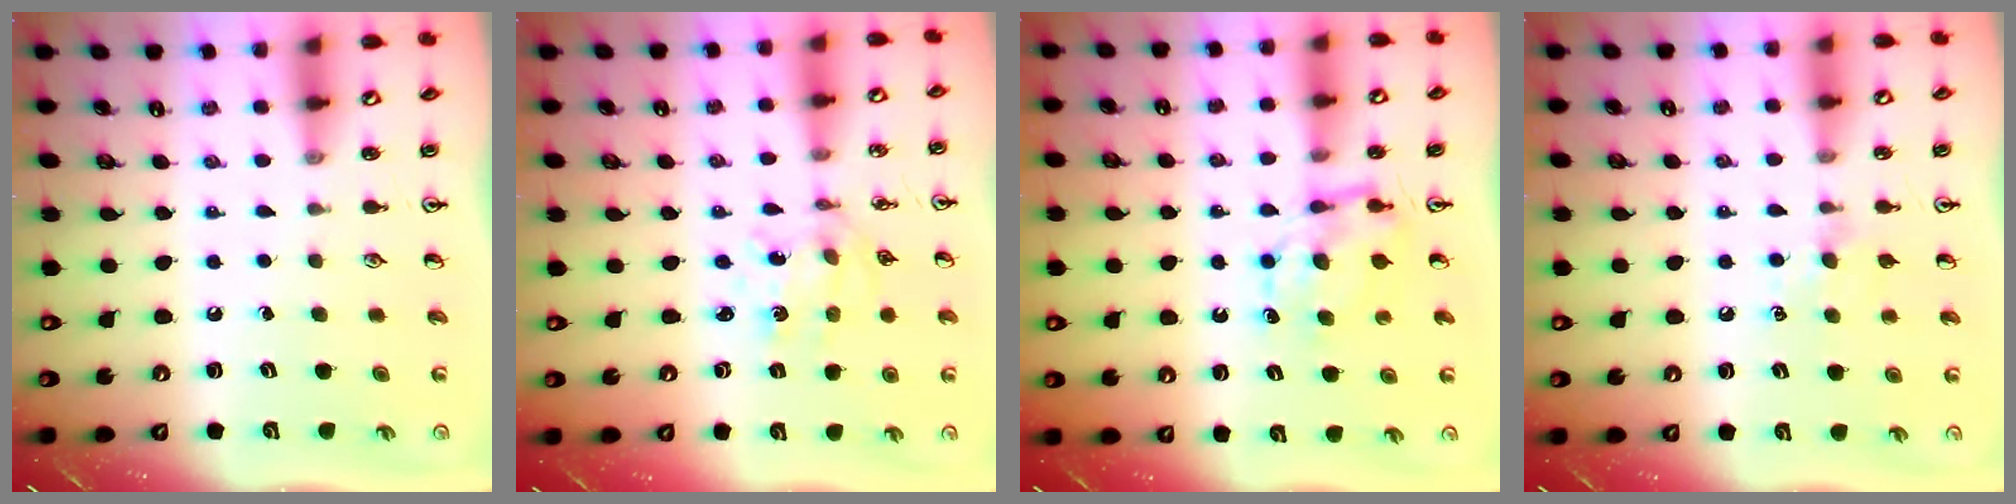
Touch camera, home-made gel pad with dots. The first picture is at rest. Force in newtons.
{"total": 2.9, "press": 2.7, "slide": 1.0}
{"total": 7.9, "press": 7.9, "slide": 0.6}
{"total": 5.6, "press": 5.5, "slide": 0.8}